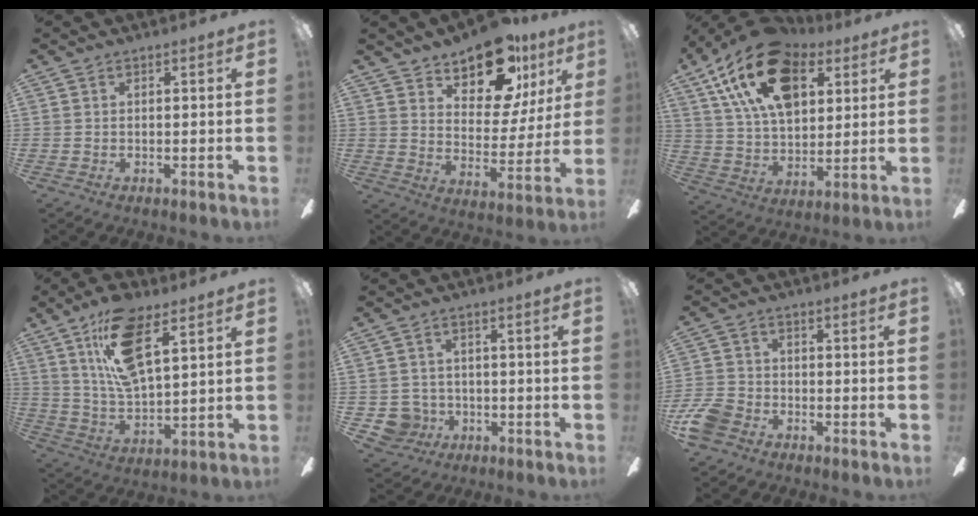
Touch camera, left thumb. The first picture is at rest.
{"total": 16.6, "force": [12.2, 7.9, 8.0], "torque": [-0.121, -0.071, 0.214]}
{"total": 22.4, "force": [11.3, 13.4, 14.0], "torque": [-0.248, -0.033, 0.200]}
{"total": 16.9, "force": [9.2, 7.3, 12.1], "torque": [-0.230, -0.015, 0.161]}
{"total": 5.5, "force": [-1.0, 5.3, 1.0], "torque": [-0.039, 0.006, -0.018]}
{"total": 7.2, "force": [-4.1, 5.0, 3.1], "torque": [-0.075, 0.025, -0.079]}